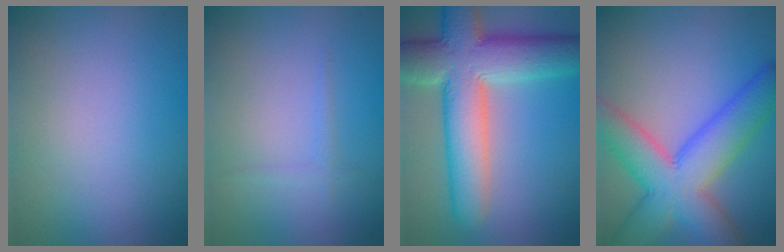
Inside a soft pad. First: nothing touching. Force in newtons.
{"total": 0.9, "press": 0.8, "slide": 0.1}
{"total": 10.9, "press": 10.9, "slide": 0.7}
{"total": 9.4, "press": 9.4, "slide": 0.4}